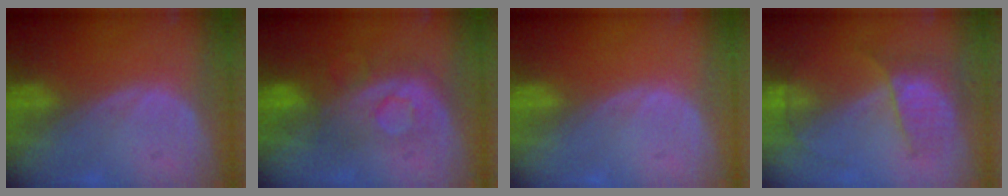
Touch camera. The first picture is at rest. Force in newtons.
{"total": 7.7, "press": 7.6, "slide": 1.5}
{"total": 0.0}
{"total": 5.8, "press": 5.5, "slide": 2.1}